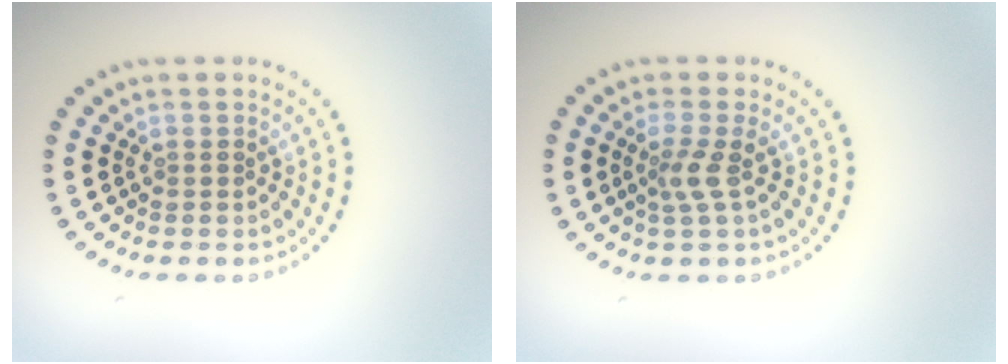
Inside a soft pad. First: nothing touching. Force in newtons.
{"total": 2.0, "press": 1.4, "slide": 1.5}